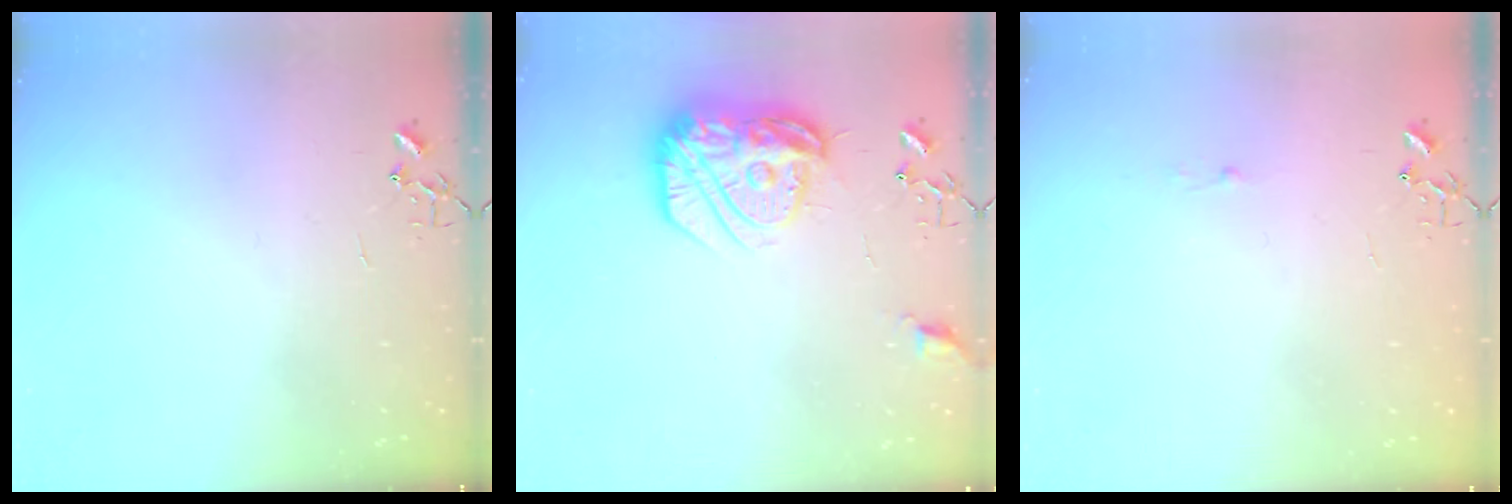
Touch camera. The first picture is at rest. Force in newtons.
{"total": 17.7, "press": 17.6, "slide": 1.4}
{"total": 1.8, "press": 1.8, "slide": 0.2}